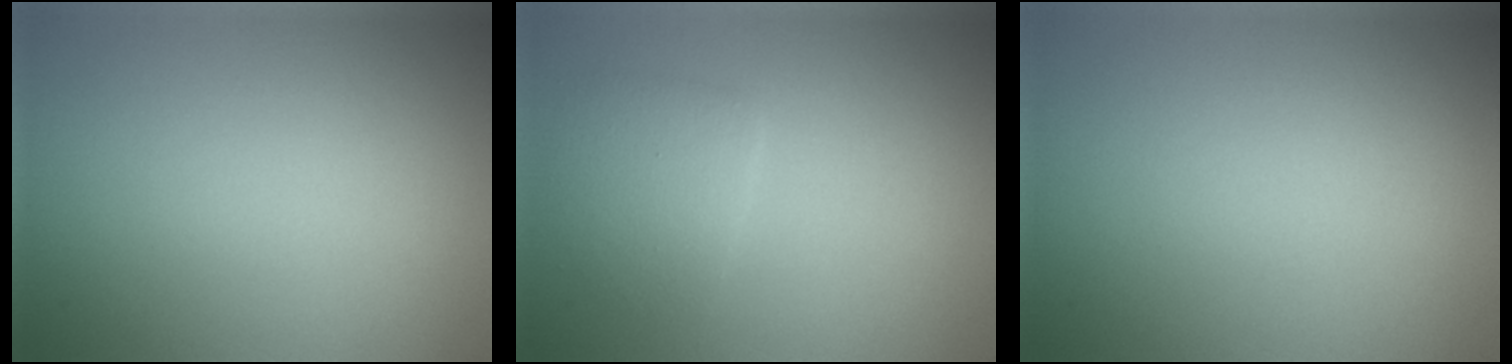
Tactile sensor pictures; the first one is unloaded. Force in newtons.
{"total": 2.4, "press": 2.4, "slide": 0.0}
{"total": 0.0}